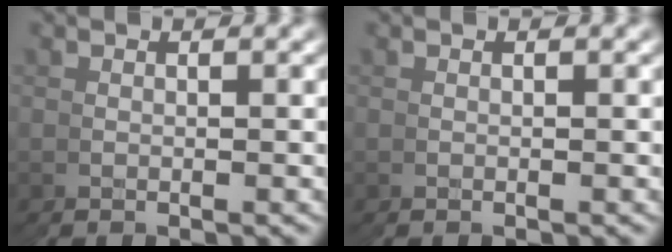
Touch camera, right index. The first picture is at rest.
{"total": 0.0}